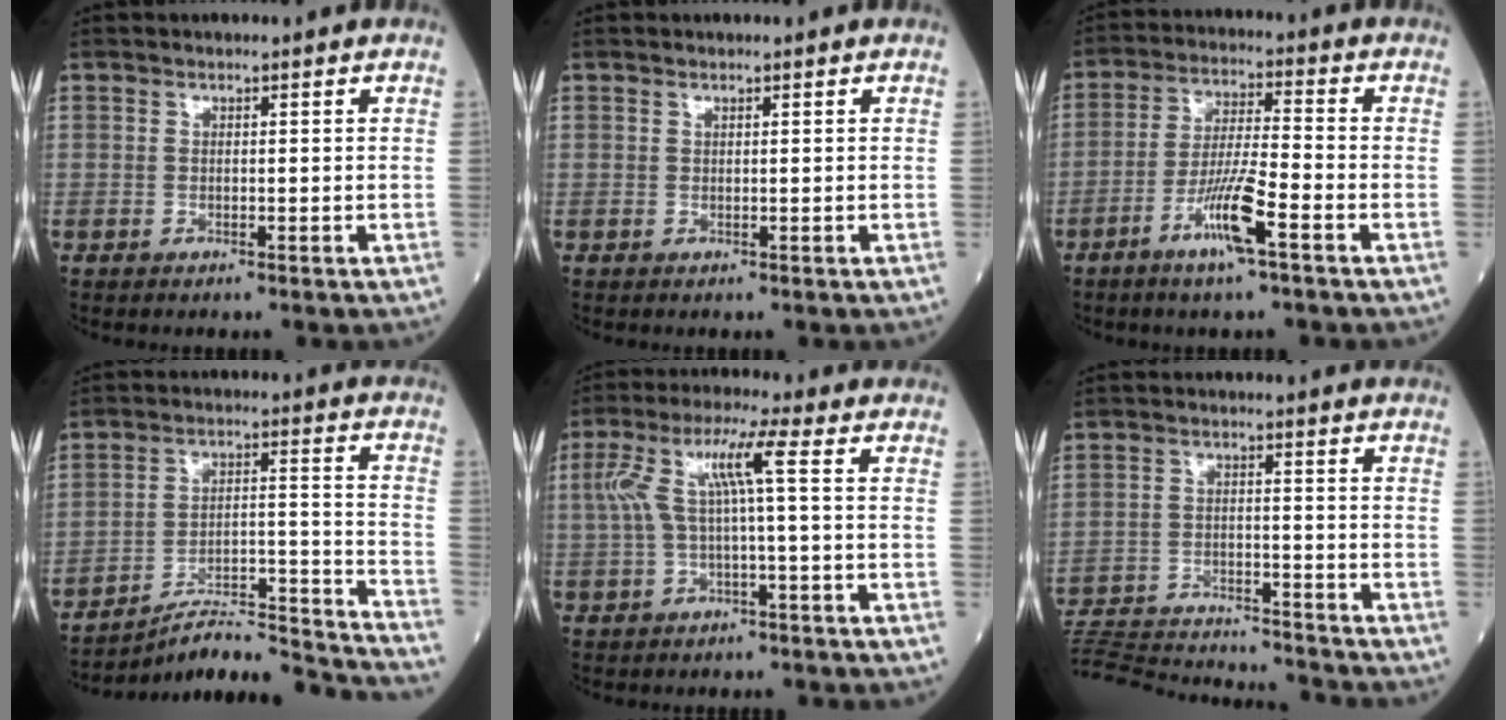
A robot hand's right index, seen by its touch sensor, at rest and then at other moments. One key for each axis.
{"total": 0.0}
{"total": 8.5, "fx": -4.5, "fy": 0.2, "fz": 7.2, "tx": -0.140, "ty": -0.007, "tz": -0.087}
{"total": 19.2, "fx": -18.4, "fy": -1.3, "fz": 5.5, "tx": -0.064, "ty": 0.020, "tz": -0.274}
{"total": 7.5, "fx": 0.6, "fy": 0.1, "fz": 7.5, "tx": -0.155, "ty": 0.038, "tz": 0.014}
{"total": 19.3, "fx": -18.6, "fy": 0.7, "fz": 5.2, "tx": -0.112, "ty": -0.016, "tz": -0.279}